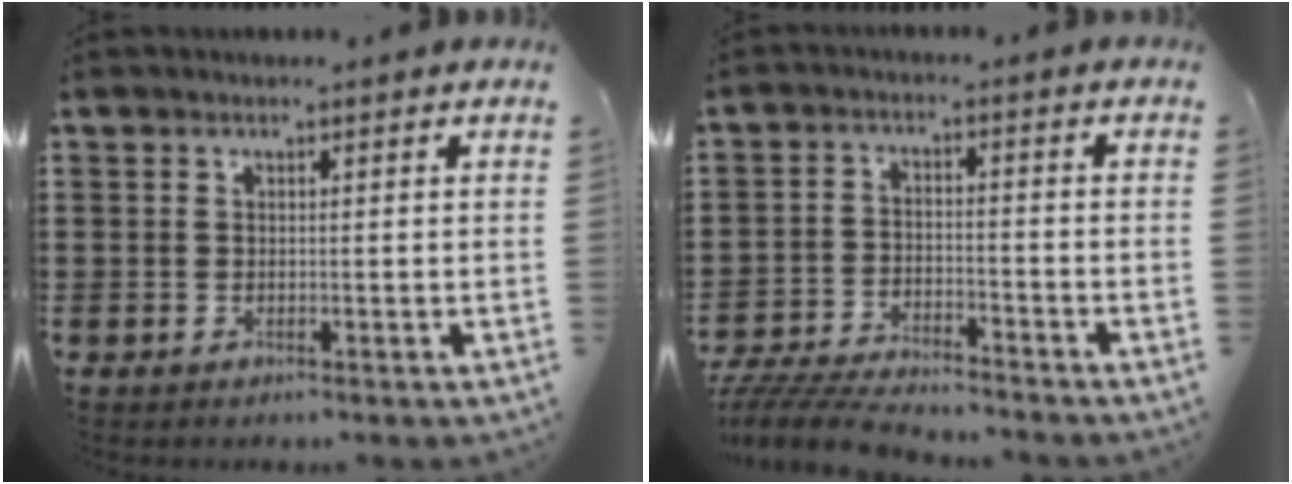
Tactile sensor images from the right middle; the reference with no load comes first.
{"total": 6.2, "force": [-6.0, 0.7, 1.4], "torque": [-0.037, 0.001, -0.120]}